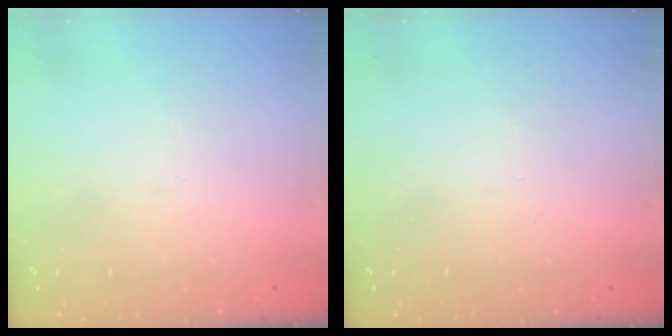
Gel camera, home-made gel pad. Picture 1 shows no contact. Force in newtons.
{"total": 0.0}